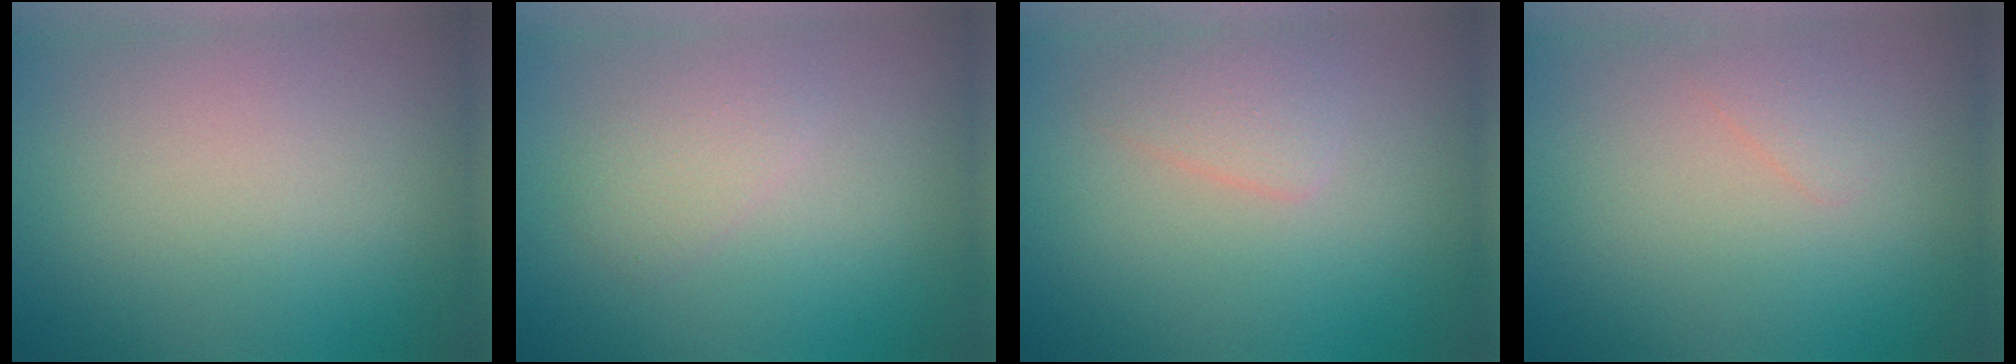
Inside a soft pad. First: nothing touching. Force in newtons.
{"total": 1.6, "press": 1.6, "slide": 0.0}
{"total": 1.9, "press": 1.9, "slide": 0.0}
{"total": 0.9, "press": 0.9, "slide": 0.0}